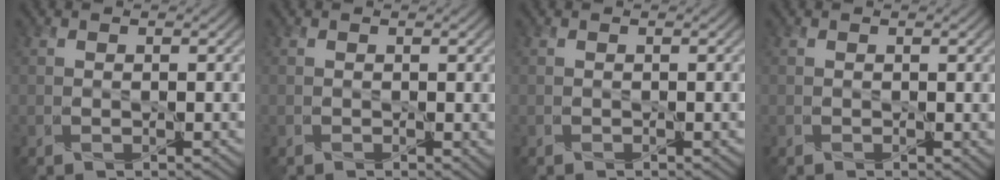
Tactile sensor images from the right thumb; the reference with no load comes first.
{"total": 0.6, "force": [0.2, 0.5, 0.4], "torque": [-0.004, -0.001, 0.003]}
{"total": 0.0}
{"total": 0.5, "force": [0.2, 0.4, 0.3], "torque": [-0.003, 0.000, 0.004]}